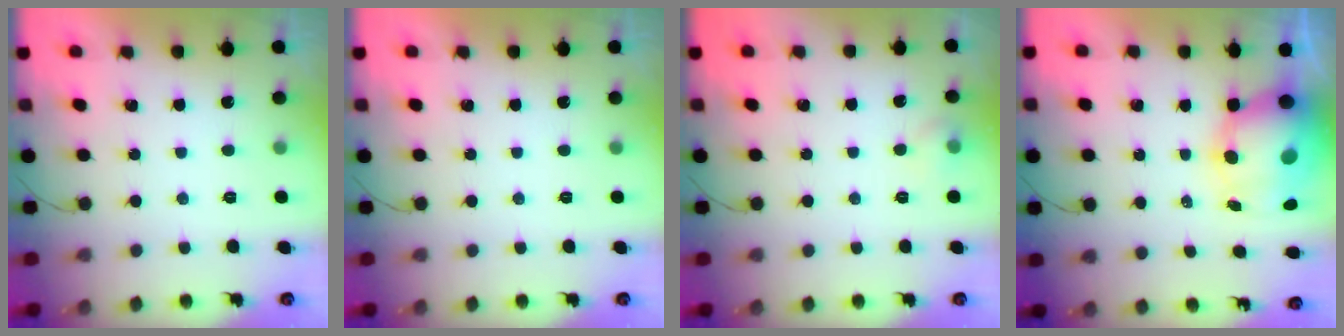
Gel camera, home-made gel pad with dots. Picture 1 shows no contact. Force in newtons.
{"total": 0.0}
{"total": 5.3, "press": 5.1, "slide": 1.2}
{"total": 12.3, "press": 11.9, "slide": 3.2}